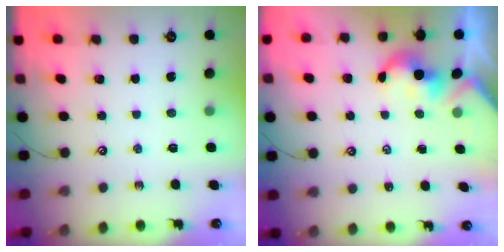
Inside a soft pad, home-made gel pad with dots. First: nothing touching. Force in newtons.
{"total": 2.1, "press": 2.1, "slide": 0.3}